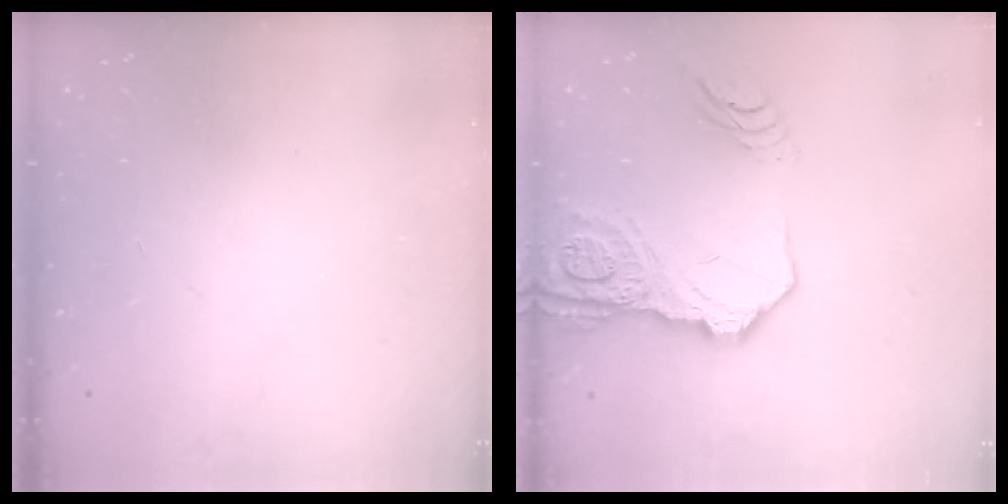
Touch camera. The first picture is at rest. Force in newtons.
{"total": 17.1, "press": 17.0, "slide": 2.0}